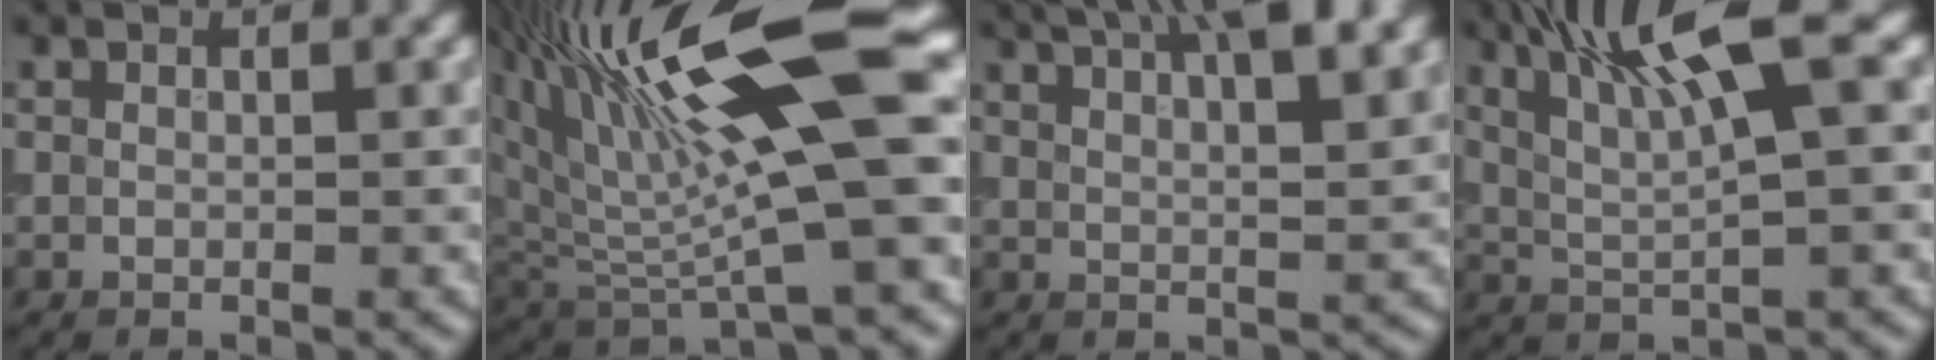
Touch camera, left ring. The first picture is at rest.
{"total": 13.4, "force": [4.3, 3.8, 12.2], "torque": [-0.204, 0.010, 0.069]}
{"total": 8.2, "force": [5.4, 2.4, 5.7], "torque": [-0.055, 0.034, 0.054]}
{"total": 7.7, "force": [3.4, 1.3, 6.8], "torque": [-0.120, 0.012, 0.066]}